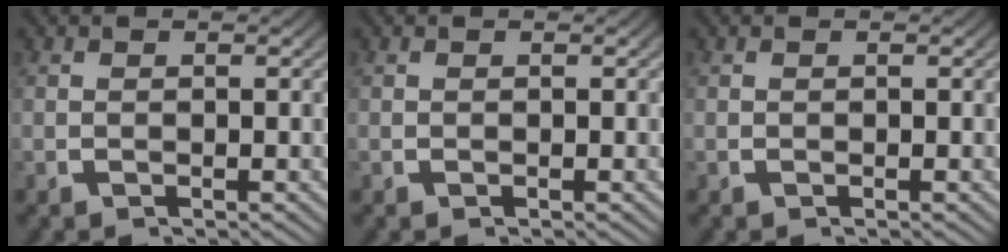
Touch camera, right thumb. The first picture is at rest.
{"total": 0.0}
{"total": 0.0}